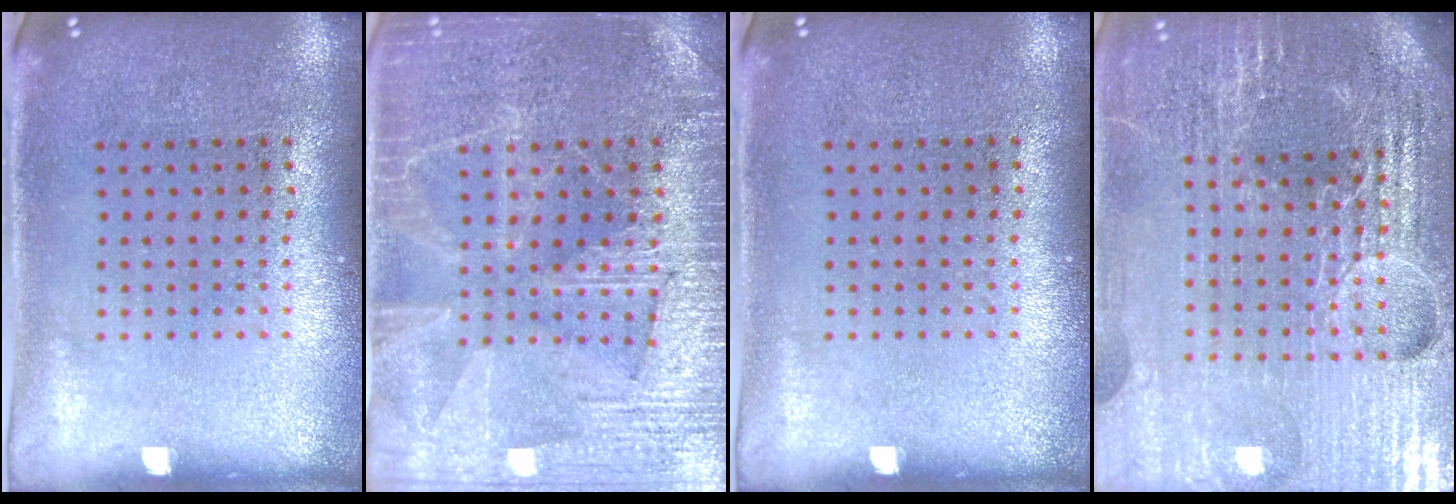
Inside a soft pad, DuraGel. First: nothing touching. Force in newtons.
{"total": 3.7, "press": 3.6, "slide": 0.7}
{"total": 0.0}
{"total": 6.2, "press": 5.5, "slide": 2.9}